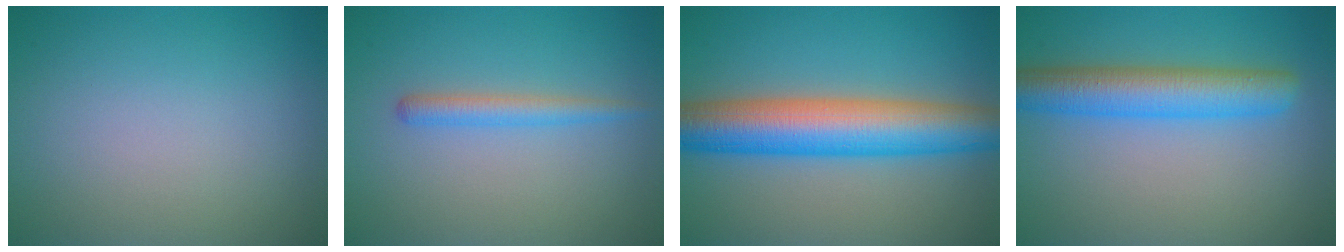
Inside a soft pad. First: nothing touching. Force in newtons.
{"total": 1.9, "press": 1.9, "slide": 0.0}
{"total": 9.6, "press": 9.6, "slide": 0.3}
{"total": 5.9, "press": 5.9, "slide": 0.2}